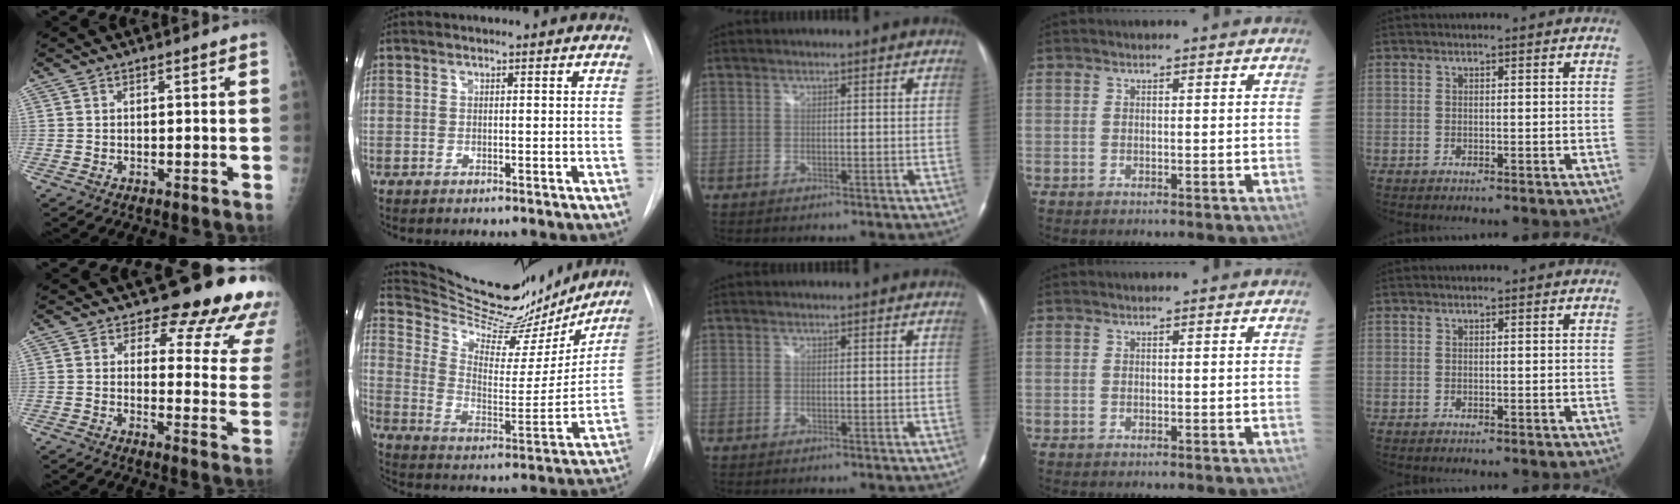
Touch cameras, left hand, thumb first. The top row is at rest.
{"thumb": {"total": 18.7, "force": [16.8, 6.2, 5.2], "torque": [-0.011, -0.138, 0.171]}, "index": {"total": 22.9, "force": [21.1, 5.2, 7.0], "torque": [-0.112, -0.037, 0.308]}}